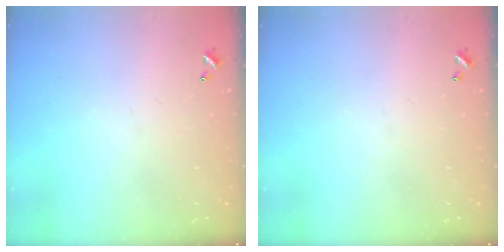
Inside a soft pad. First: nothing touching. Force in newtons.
{"total": 0.0}